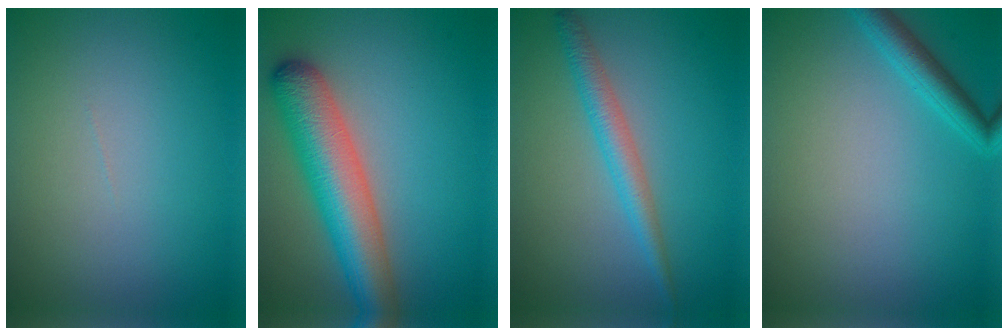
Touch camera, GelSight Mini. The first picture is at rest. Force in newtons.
{"total": 7.9, "press": 7.9, "slide": 0.4}
{"total": 2.8, "press": 2.8, "slide": 0.1}
{"total": 2.4, "press": 2.4, "slide": 0.1}